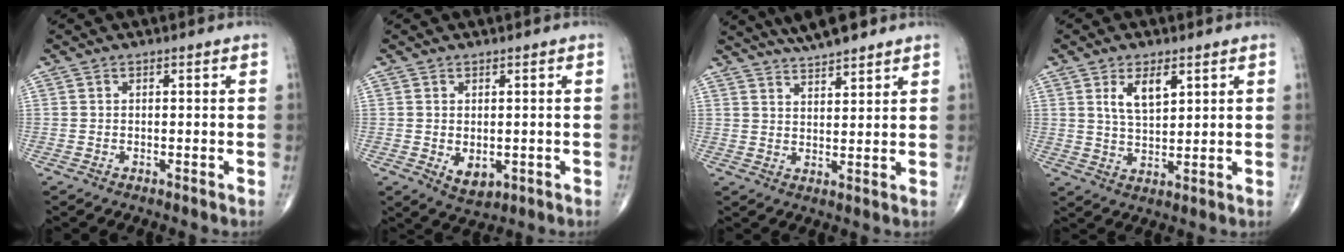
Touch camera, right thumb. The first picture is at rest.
{"total": 3.8, "force": [-0.5, 2.4, 2.9], "torque": [-0.033, -0.007, 0.004]}
{"total": 7.9, "force": [6.8, 1.3, 3.8], "torque": [-0.048, -0.025, 0.116]}
{"total": 6.2, "force": [2.8, 2.9, 4.7], "torque": [-0.072, -0.020, 0.056]}